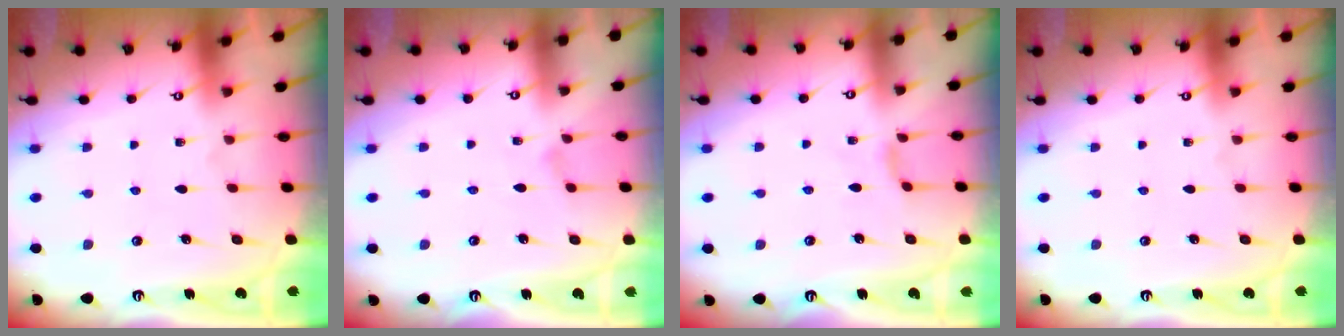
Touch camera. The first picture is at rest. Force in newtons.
{"total": 1.0, "press": 1.0, "slide": 0.3}
{"total": 2.6, "press": 2.6, "slide": 0.5}
{"total": 0.0}